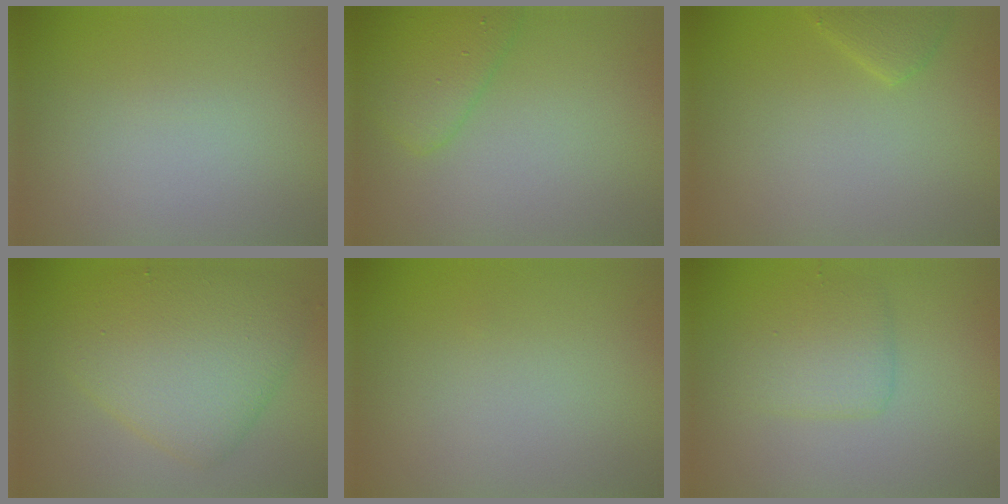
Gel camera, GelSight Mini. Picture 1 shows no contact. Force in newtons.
{"total": 3.3, "press": 3.3, "slide": 0.1}
{"total": 1.5, "press": 1.5, "slide": 0.1}
{"total": 7.1, "press": 7.1, "slide": 0.0}
{"total": 0.0}
{"total": 2.7, "press": 2.7, "slide": 0.1}